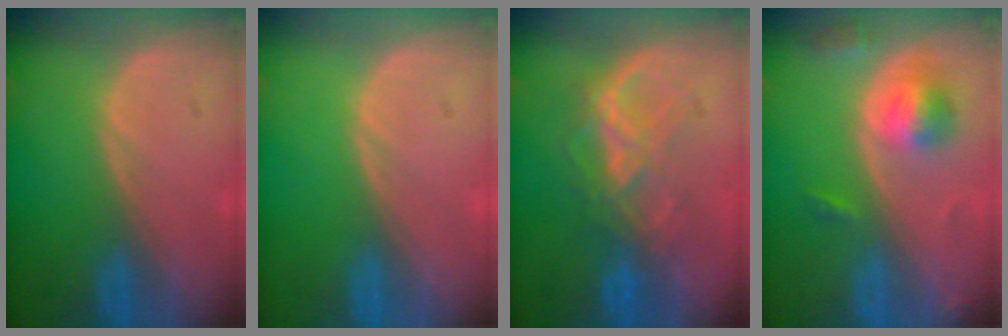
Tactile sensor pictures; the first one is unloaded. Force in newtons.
{"total": 0.0}
{"total": 6.4, "press": 6.4, "slide": 0.8}
{"total": 5.4, "press": 4.8, "slide": 2.3}